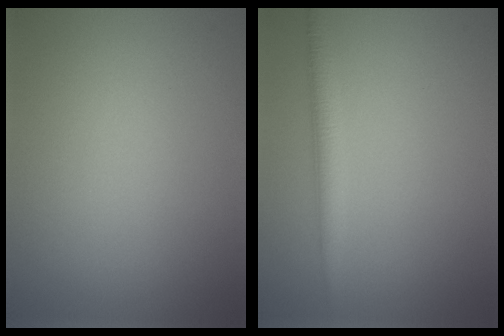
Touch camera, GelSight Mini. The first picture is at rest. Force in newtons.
{"total": 2.6, "press": 2.6, "slide": 0.1}